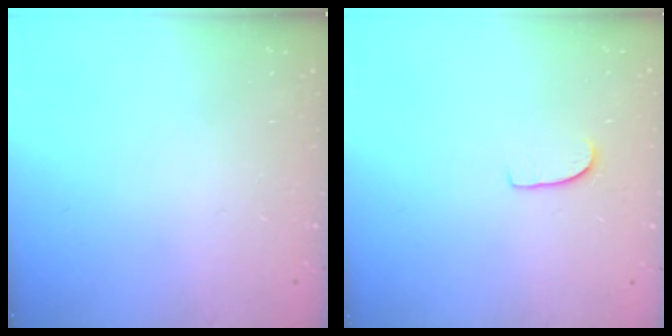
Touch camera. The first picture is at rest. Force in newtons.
{"total": 5.1, "press": 5.1, "slide": 0.4}